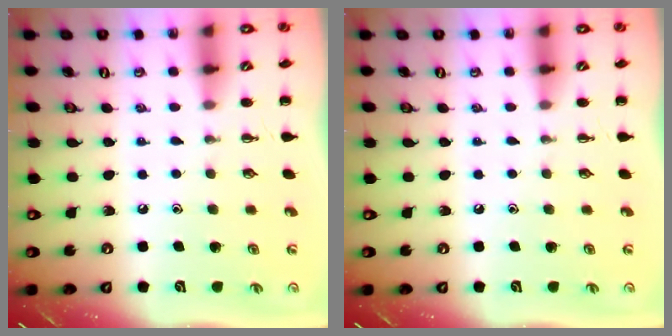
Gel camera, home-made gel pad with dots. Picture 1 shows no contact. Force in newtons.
{"total": 0.0}